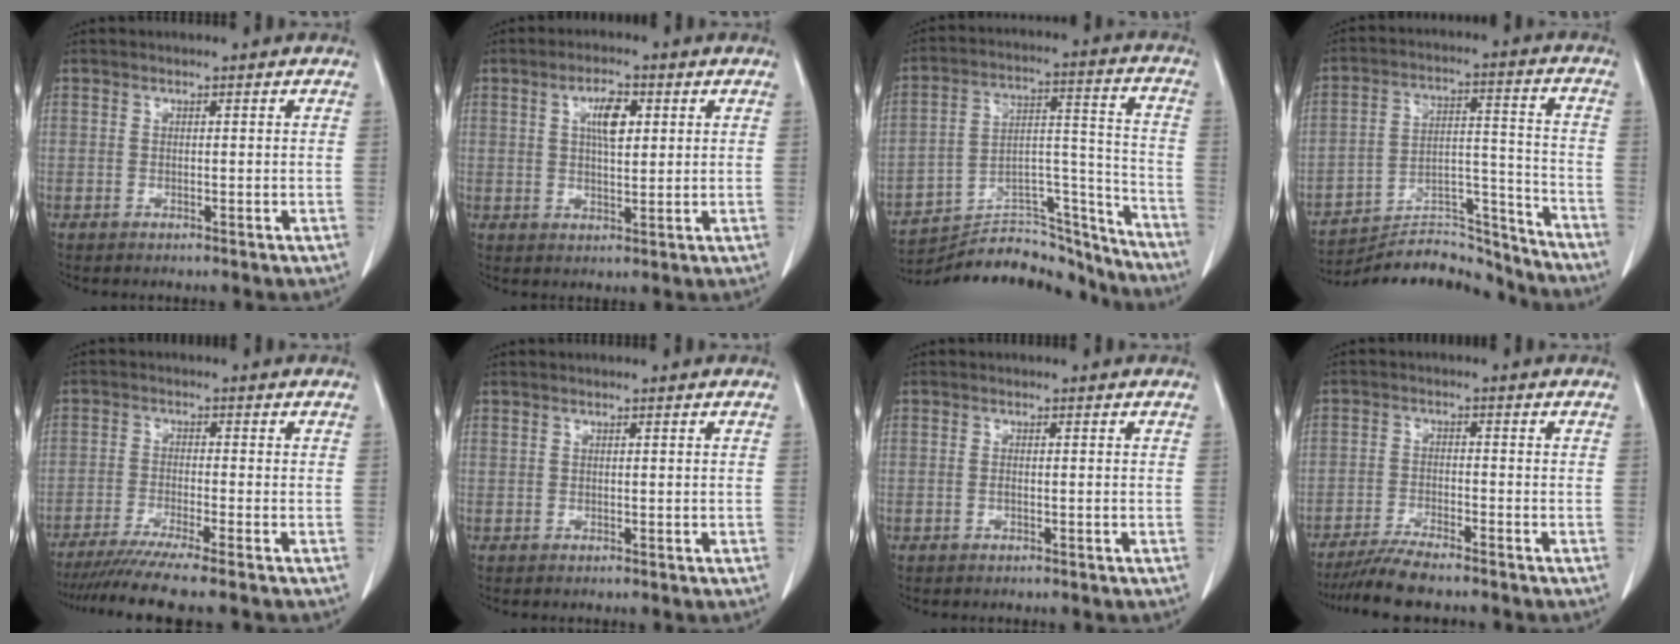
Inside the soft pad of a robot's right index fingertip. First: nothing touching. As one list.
[{"total": 5.1, "force": [1.6, 1.7, 4.5], "torque": [-0.080, 0.003, 0.028]}, {"total": 23.9, "force": [-22.6, 4.8, 5.8], "torque": [-0.093, 0.037, -0.340]}, {"total": 16.3, "force": [-16.0, 2.5, 1.6], "torque": [-0.024, 0.053, -0.246]}, {"total": 9.4, "force": [-7.9, -1.3, 4.9], "torque": [-0.063, -0.028, -0.126]}, {"total": 0.0}, {"total": 0.6, "force": [-0.2, 0.1, 0.6], "torque": [-0.010, 0.002, 0.001]}, {"total": 6.5, "force": [-5.6, 0.4, 3.2], "torque": [-0.054, -0.019, -0.101]}]